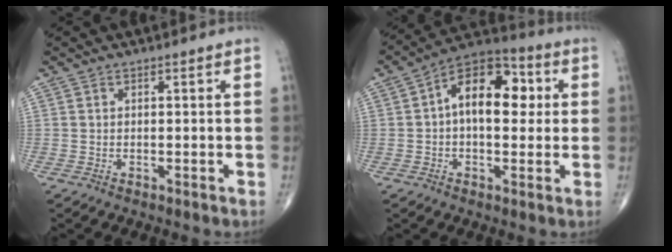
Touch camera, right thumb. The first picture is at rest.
{"total": 14.0, "force": [1.9, 8.2, 11.1], "torque": [-0.141, 0.031, 0.018]}